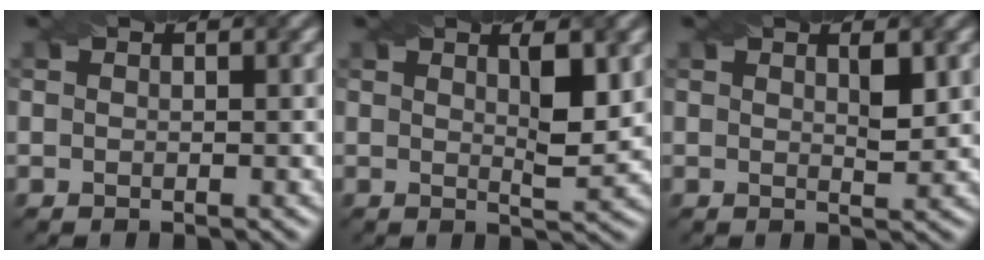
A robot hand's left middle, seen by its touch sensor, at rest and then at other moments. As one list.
[{"total": 3.2, "force": [1.1, 0.6, 3.0], "torque": [-0.045, -0.009, 0.021]}, {"total": 1.7, "force": [0.7, 0.3, 1.4], "torque": [-0.022, -0.005, 0.013]}]